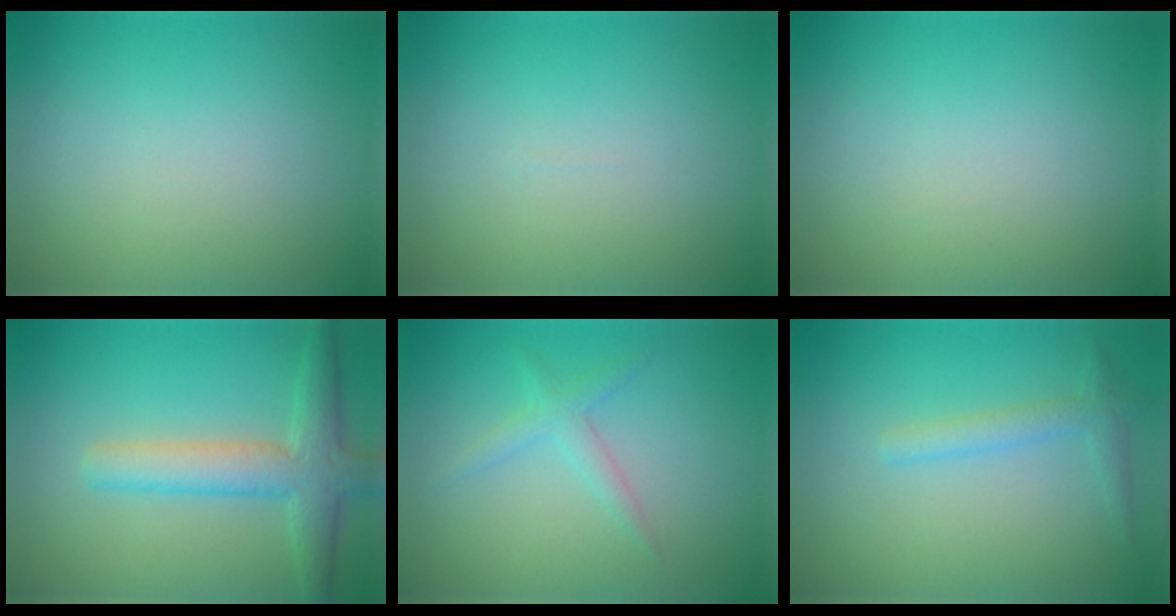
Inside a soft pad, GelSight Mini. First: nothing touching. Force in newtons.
{"total": 0.0}
{"total": 0.0}
{"total": 4.9, "press": 4.9, "slide": 0.2}
{"total": 1.7, "press": 1.7, "slide": 0.1}
{"total": 1.9, "press": 1.9, "slide": 0.1}